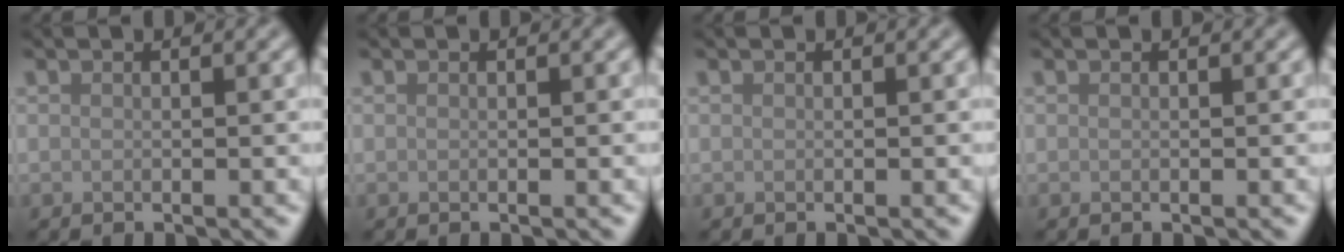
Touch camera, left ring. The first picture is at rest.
{"total": 0.0}
{"total": 0.0}
{"total": 0.0}